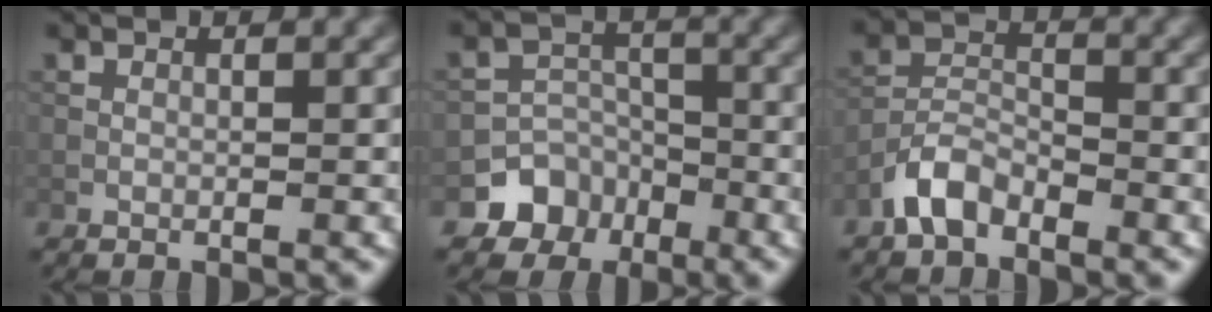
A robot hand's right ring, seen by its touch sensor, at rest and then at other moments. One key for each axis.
{"total": 4.5, "fx": -2.8, "fy": 3.5, "fz": 0.7, "tx": 0.003, "ty": 0.004, "tz": -0.046}
{"total": 3.5, "fx": -2.7, "fy": 1.6, "fz": 1.7, "tx": -0.033, "ty": 0.010, "tz": -0.061}